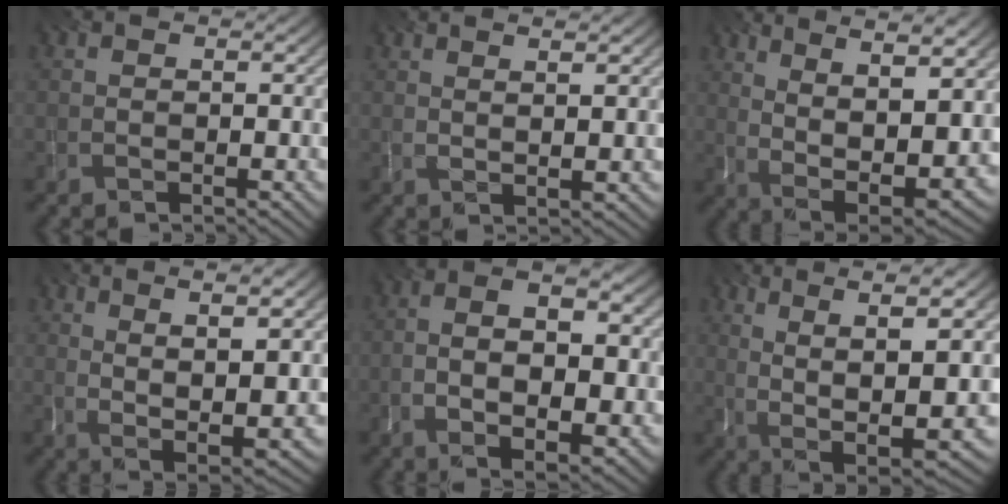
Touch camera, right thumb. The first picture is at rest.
{"total": 3.4, "force": [2.3, 0.2, 2.5], "torque": [-0.033, -0.004, 0.041]}
{"total": 13.7, "force": [5.3, 5.1, 11.6], "torque": [-0.205, 0.014, 0.095]}
{"total": 10.0, "force": [3.5, 2.5, 9.0], "torque": [-0.156, 0.009, 0.064]}
{"total": 9.7, "force": [-1.0, 4.8, 8.4], "torque": [-0.129, 0.000, -0.013]}
{"total": 11.4, "force": [1.3, 3.6, 10.7], "torque": [-0.196, 0.007, 0.040]}